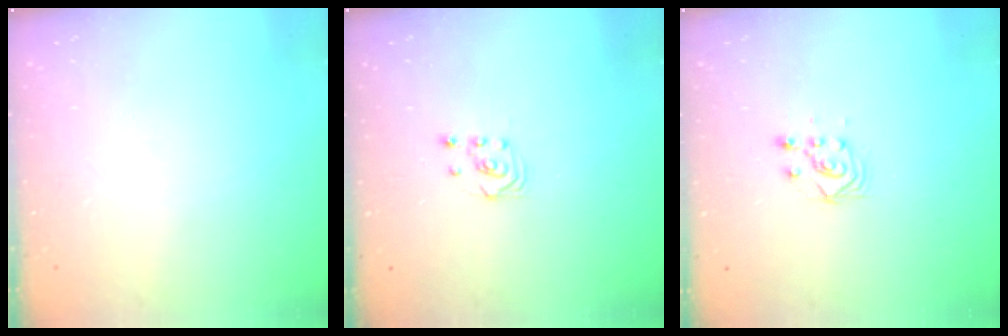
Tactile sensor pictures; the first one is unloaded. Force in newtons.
{"total": 2.9, "press": 2.6, "slide": 1.4}
{"total": 4.4, "press": 4.4, "slide": 0.7}